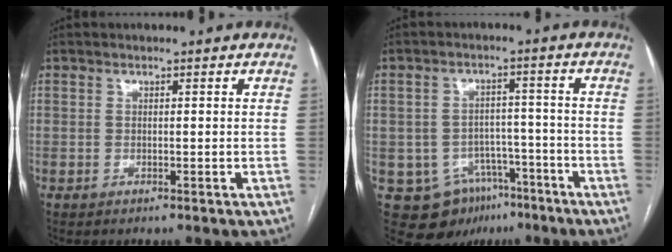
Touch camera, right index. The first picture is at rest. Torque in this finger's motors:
{"motor_torque": [-0.51, -0.04, -1.05, -0.21]}